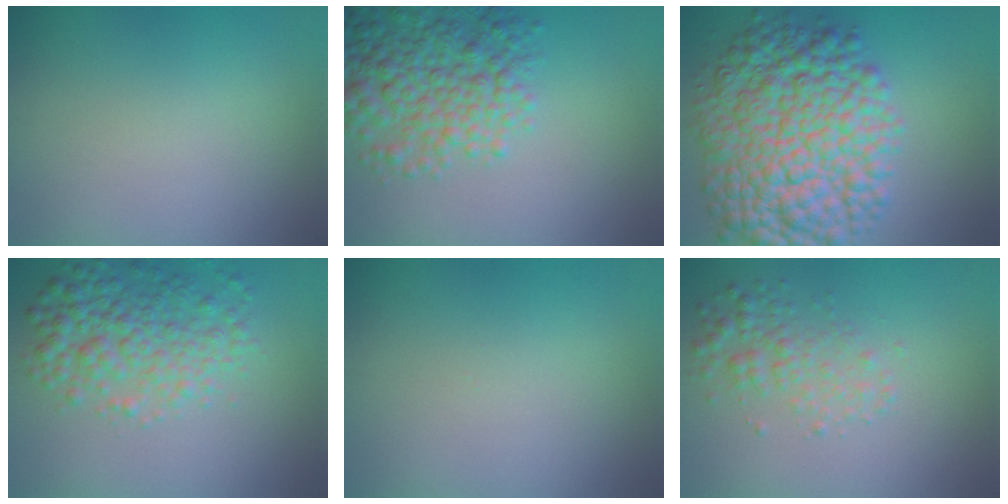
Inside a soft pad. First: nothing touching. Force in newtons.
{"total": 6.7, "press": 6.7, "slide": 0.2}
{"total": 13.2, "press": 13.2, "slide": 0.2}
{"total": 5.3, "press": 5.3, "slide": 0.1}
{"total": 0.0}
{"total": 2.6, "press": 2.6, "slide": 0.0}